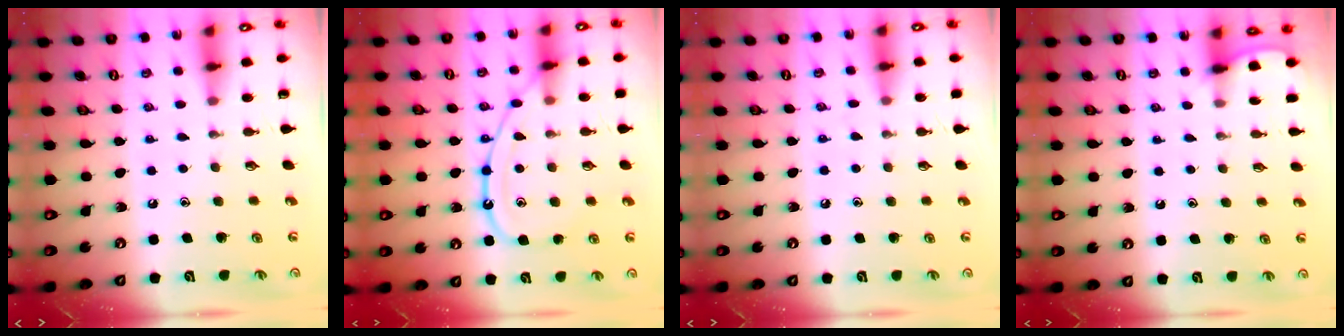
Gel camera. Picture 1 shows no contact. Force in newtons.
{"total": 13.3, "press": 13.3, "slide": 1.2}
{"total": 4.6, "press": 4.5, "slide": 0.7}
{"total": 2.1, "press": 2.1, "slide": 0.3}